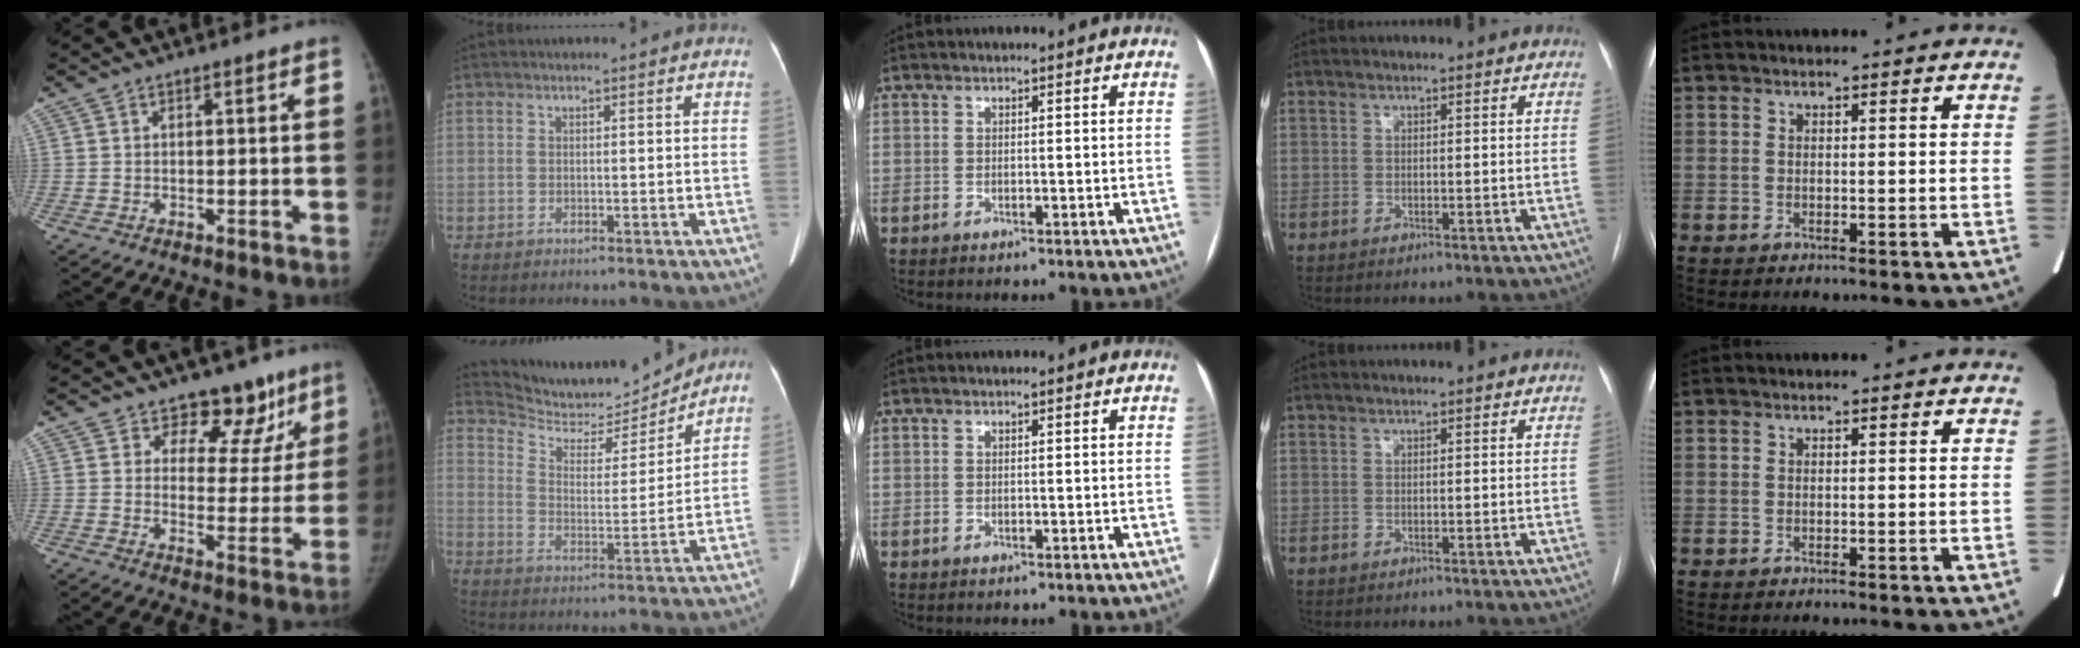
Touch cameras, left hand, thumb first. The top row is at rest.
{"thumb": {"total": 11.4, "force": [8.1, 7.3, 3.3], "torque": [0.018, -0.040, 0.096]}, "index": {"total": 11.1, "force": [10.9, 1.8, 0.7], "torque": [-0.018, -0.009, 0.186]}}